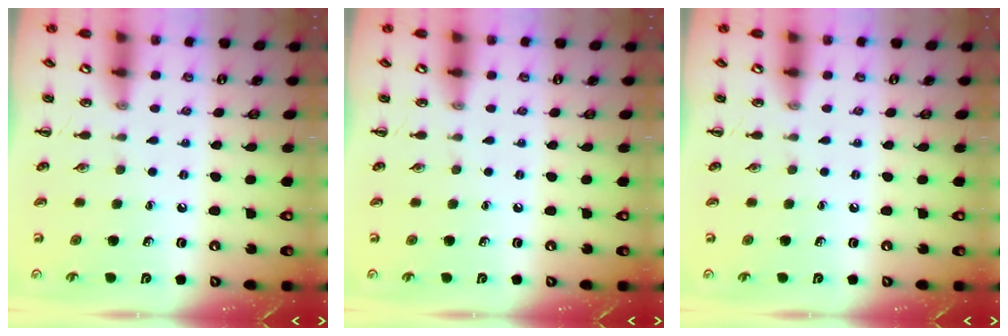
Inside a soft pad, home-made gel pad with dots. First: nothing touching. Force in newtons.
{"total": 0.0}
{"total": 0.0}